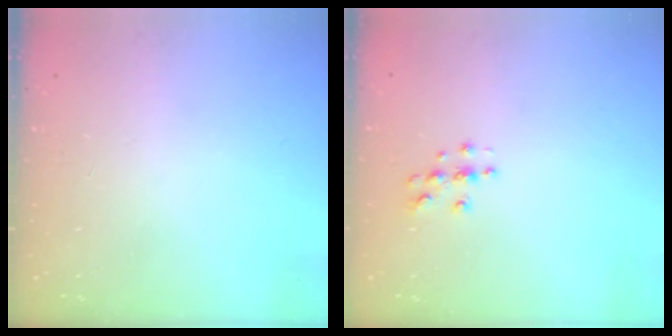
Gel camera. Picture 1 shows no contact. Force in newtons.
{"total": 4.0, "press": 4.0, "slide": 0.5}